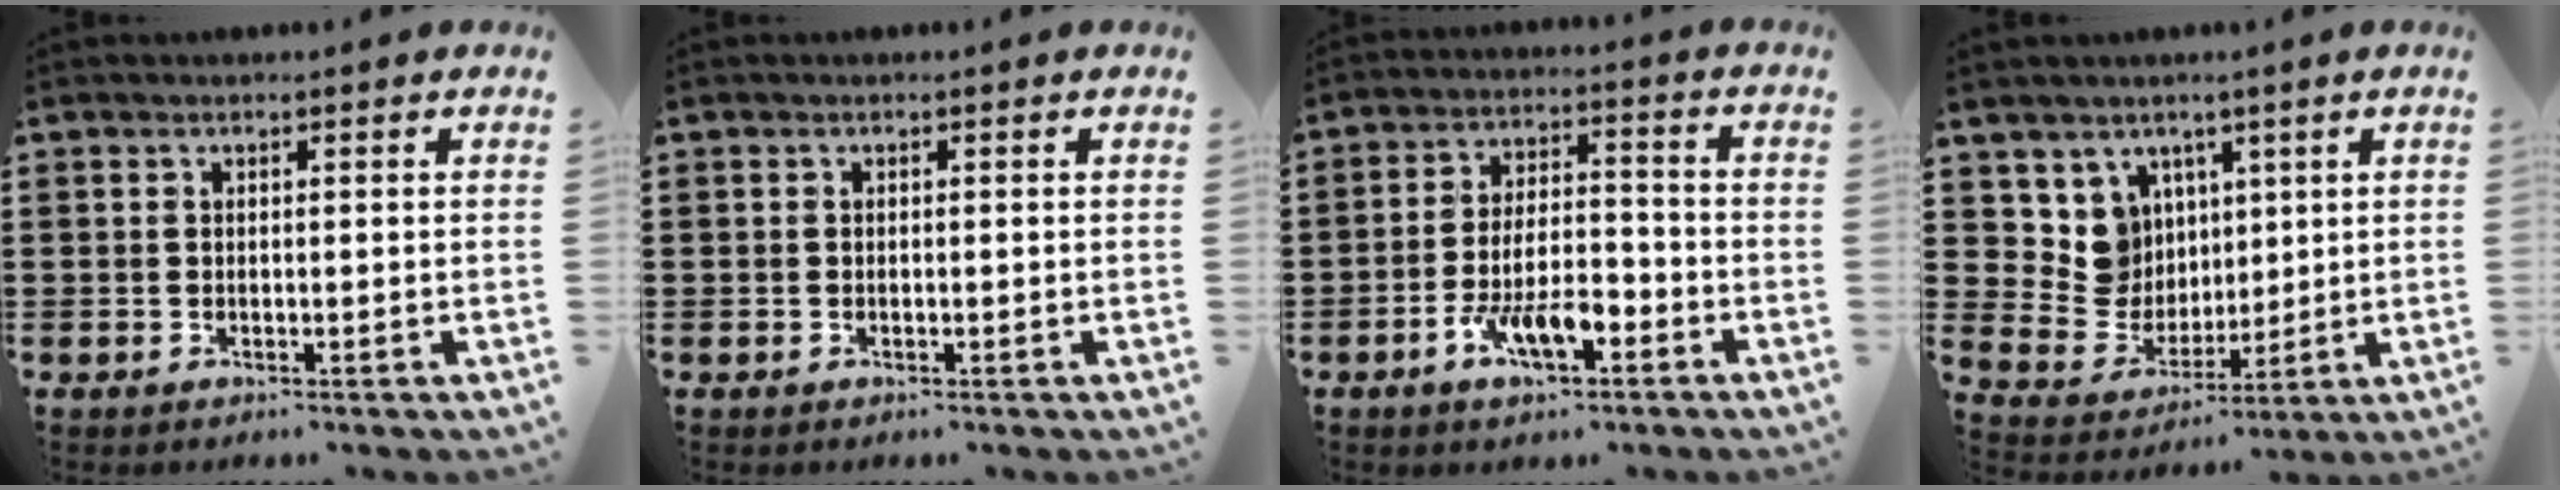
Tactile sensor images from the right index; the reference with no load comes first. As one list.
[{"total": 0.0}, {"total": 8.0, "force": [-4.3, 3.0, 6.1], "torque": [-0.121, 0.006, -0.079]}, {"total": 8.1, "force": [3.3, 7.3, 1.3], "torque": [-0.061, -0.017, 0.070]}]